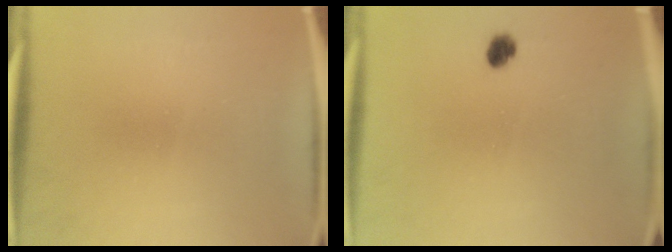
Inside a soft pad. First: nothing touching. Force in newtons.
{"total": 2.2}